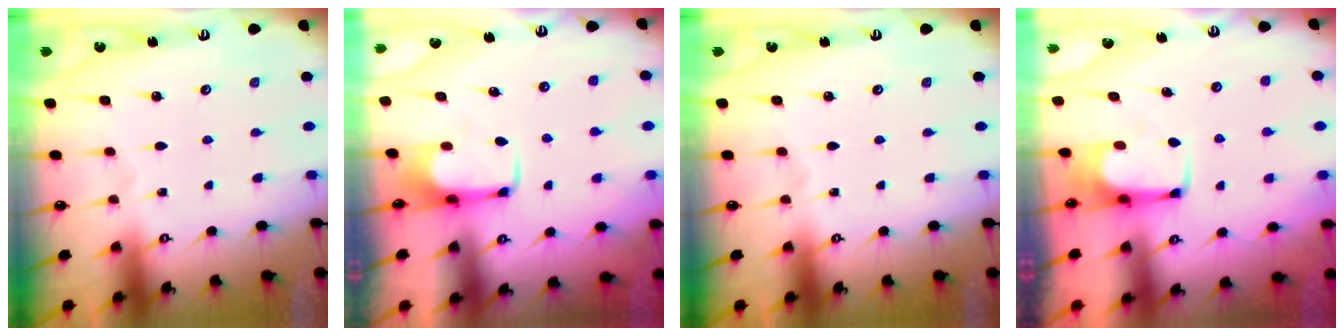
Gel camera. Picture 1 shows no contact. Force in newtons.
{"total": 2.1, "press": 2.1, "slide": 0.5}
{"total": 0.0}
{"total": 1.5, "press": 1.4, "slide": 0.2}